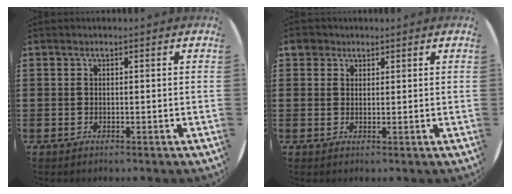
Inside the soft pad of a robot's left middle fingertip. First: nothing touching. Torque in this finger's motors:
{"motor_torque": [-0.03, 0.04, 0.00, 0.01]}